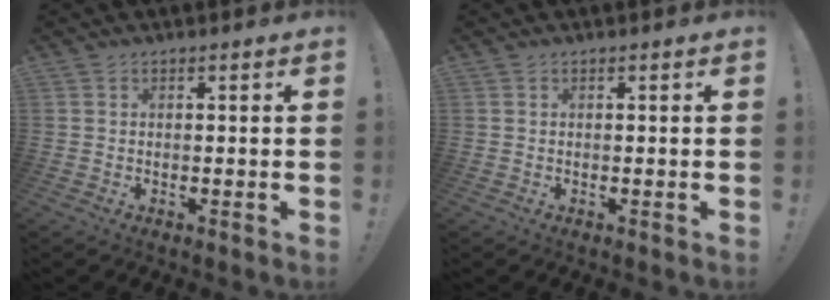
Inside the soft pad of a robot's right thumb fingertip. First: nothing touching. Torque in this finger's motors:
{"motor_torque": [0.00, 0.00, 0.00, 0.00, 0.00]}